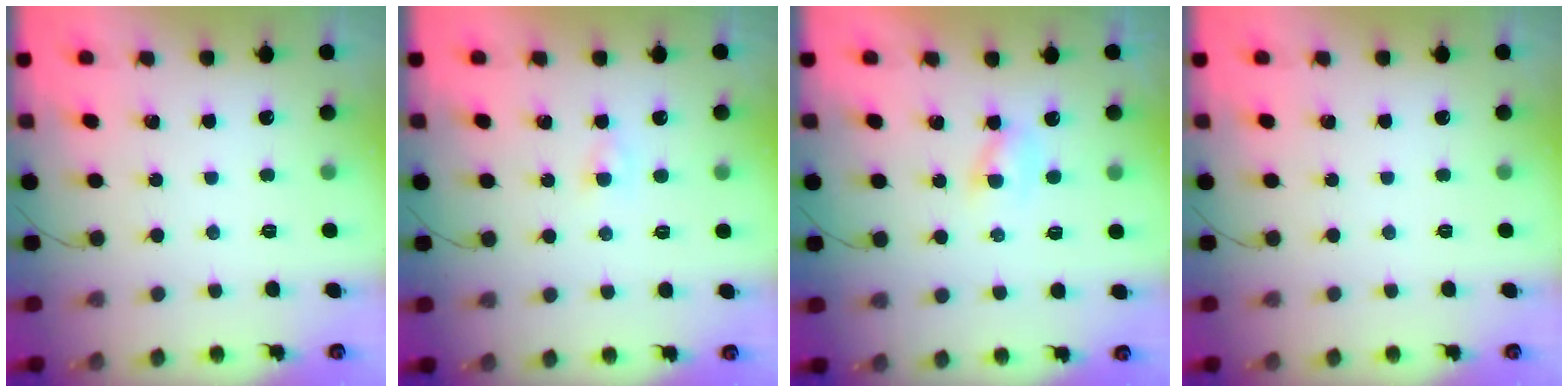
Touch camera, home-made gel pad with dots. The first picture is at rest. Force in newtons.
{"total": 1.5, "press": 1.4, "slide": 0.6}
{"total": 2.0, "press": 1.8, "slide": 0.9}
{"total": 0.0}